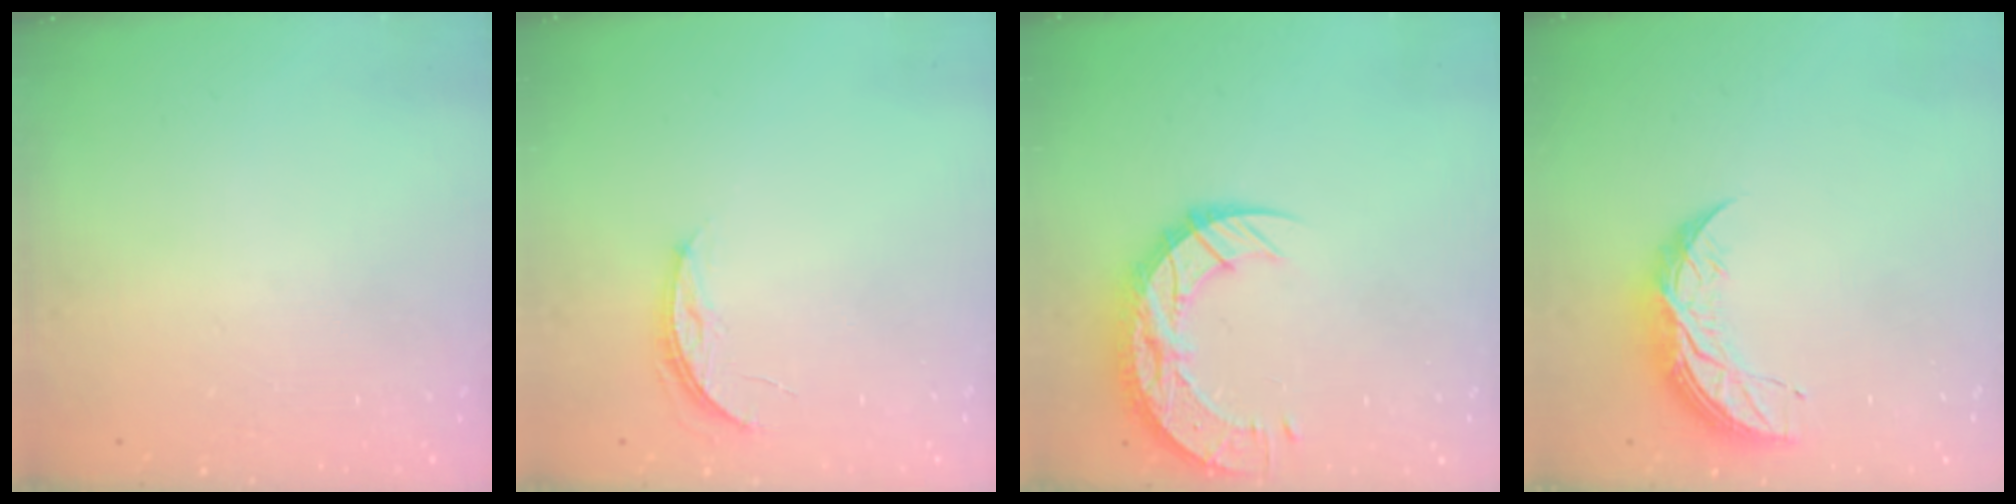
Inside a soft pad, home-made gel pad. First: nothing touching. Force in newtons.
{"total": 3.9, "press": 3.9, "slide": 0.4}
{"total": 16.5, "press": 16.4, "slide": 1.2}
{"total": 8.4, "press": 8.4, "slide": 0.4}